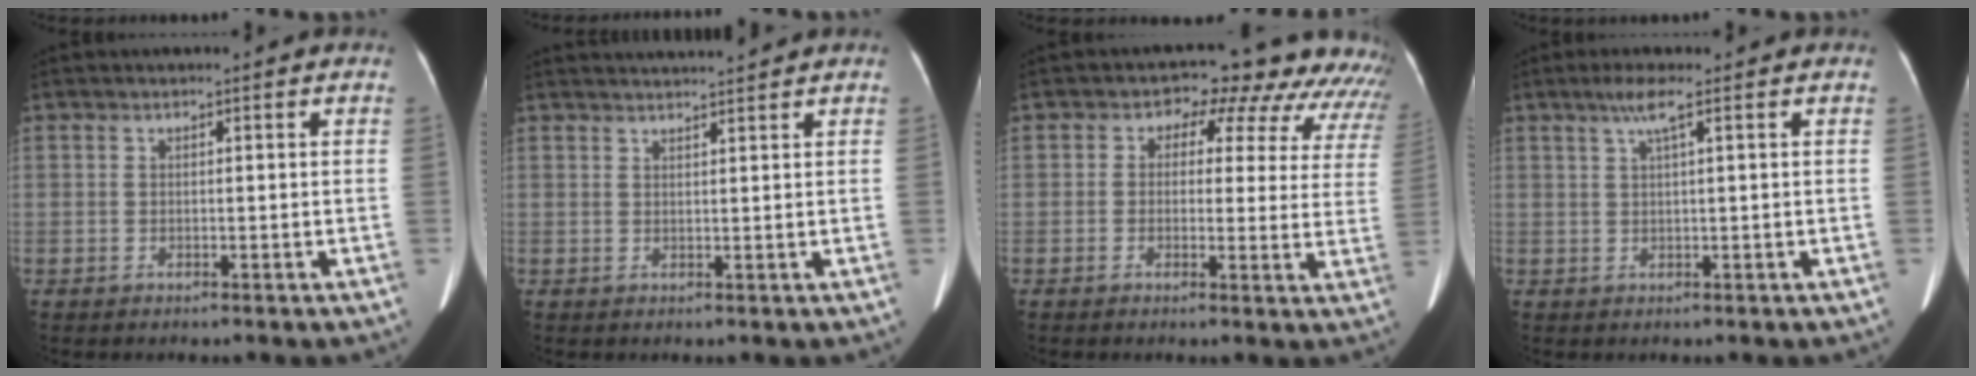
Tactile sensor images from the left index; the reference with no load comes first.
{"total": 4.6, "force": [4.4, -0.9, 0.9], "torque": [-0.013, 0.017, 0.063]}
{"total": 12.4, "force": [9.4, 6.4, 4.9], "torque": [-0.020, 0.015, 0.075]}
{"total": 2.7, "force": [1.3, -0.3, 2.3], "torque": [-0.055, 0.009, 0.028]}